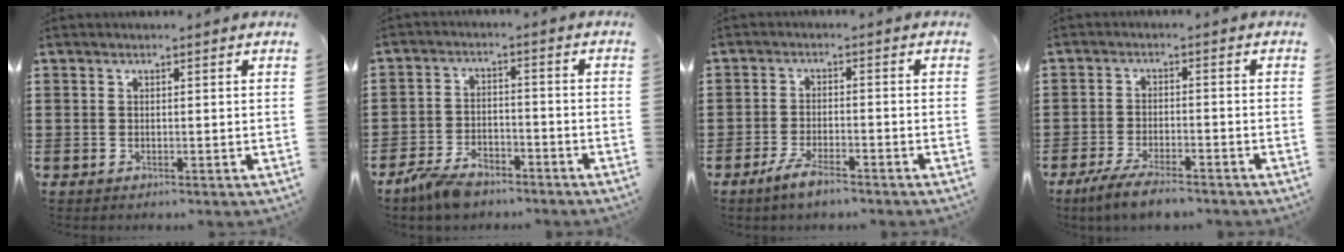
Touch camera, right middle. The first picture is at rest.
{"total": 5.4, "force": [-4.6, 2.1, 2.0], "torque": [-0.053, 0.004, -0.092]}
{"total": 3.9, "force": [-3.0, 0.9, 2.4], "torque": [-0.053, 0.001, -0.058]}
{"total": 4.8, "force": [-4.1, 0.8, 2.3], "torque": [-0.051, -0.004, -0.081]}